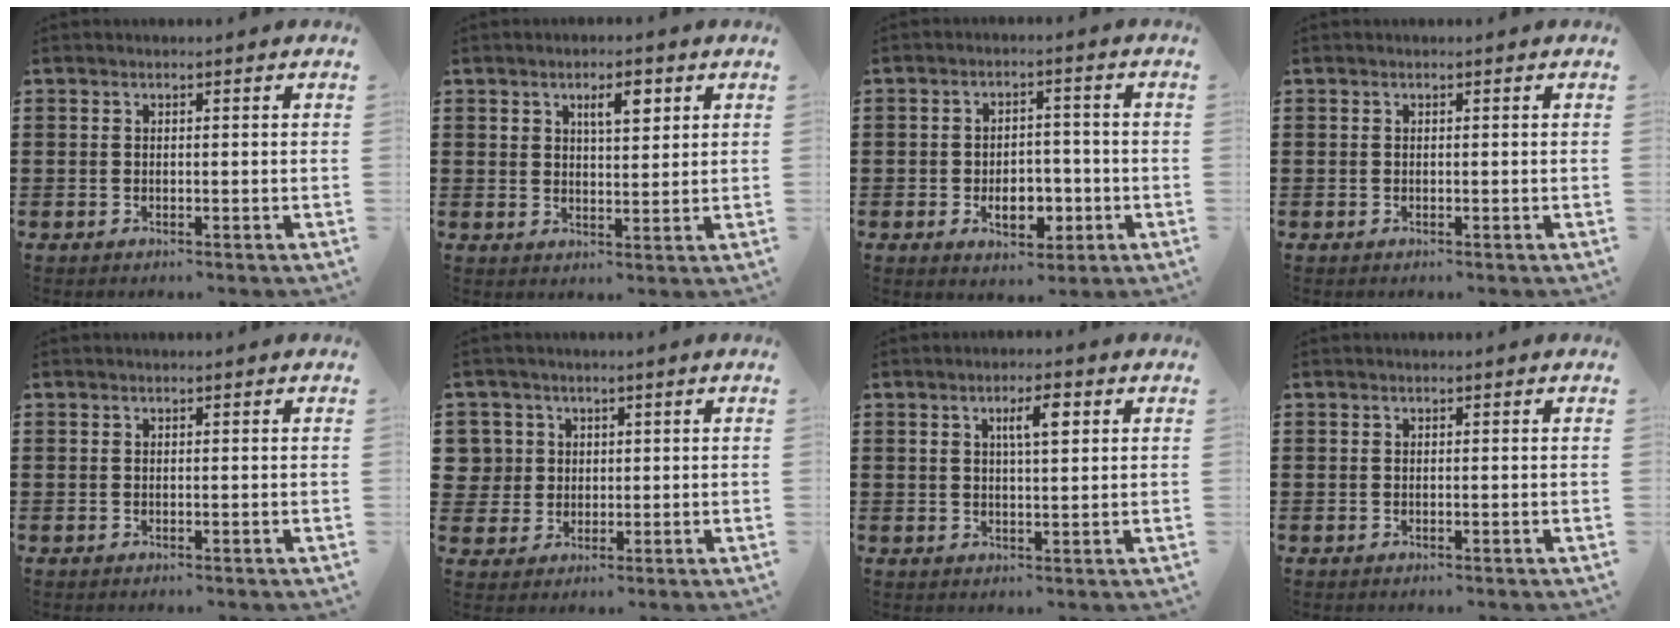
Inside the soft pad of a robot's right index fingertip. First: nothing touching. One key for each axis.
{"total": 4.3, "fx": 2.2, "fy": 1.8, "fz": 3.3, "tx": -0.046, "ty": -0.001, "tz": 0.031}
{"total": 6.2, "fx": -2.1, "fy": 3.9, "fz": 4.3, "tx": -0.059, "ty": 0.006, "tz": -0.039}
{"total": 0.0}
{"total": 0.0}
{"total": 4.5, "fx": 1.0, "fy": 4.4, "fz": 0.4, "tx": -0.037, "ty": 0.012, "tz": 0.016}
{"total": 4.4, "fx": 1.6, "fy": 1.2, "fz": 3.9, "tx": -0.065, "ty": 0.005, "tz": 0.020}
{"total": 0.0}